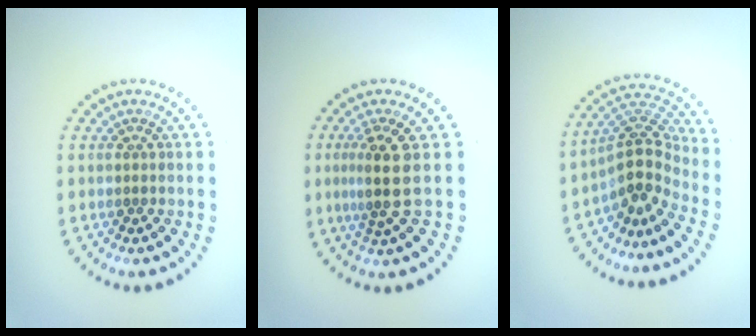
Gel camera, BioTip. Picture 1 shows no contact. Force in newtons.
{"total": 3.3, "press": 2.5, "slide": 2.1}
{"total": 3.9, "press": 2.9, "slide": 2.6}